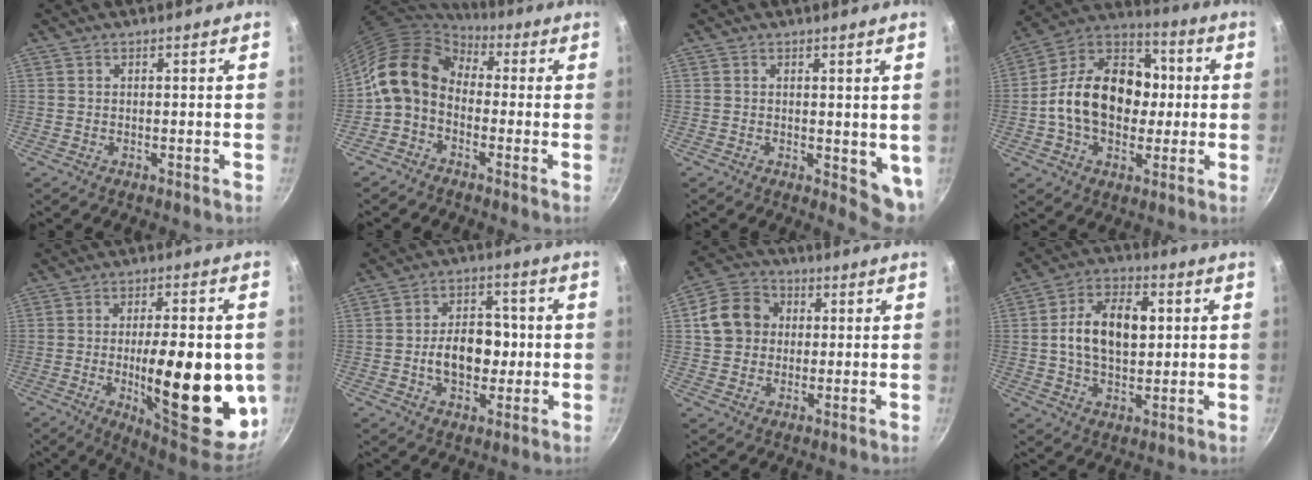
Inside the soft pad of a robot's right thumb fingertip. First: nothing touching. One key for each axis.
{"total": 10.9, "fx": -0.1, "fy": 8.2, "fz": 7.2, "tx": -0.111, "ty": 0.033, "tz": -0.026}
{"total": 5.2, "fx": 0.7, "fy": 2.7, "fz": 4.4, "tx": -0.047, "ty": -0.014, "tz": 0.012}
{"total": 20.2, "fx": -0.5, "fy": 14.7, "fz": 13.9, "tx": -0.197, "ty": 0.039, "tz": -0.027}
{"total": 24.1, "fx": -3.4, "fy": 8.5, "fz": 22.3, "tx": -0.285, "ty": -0.009, "tz": -0.040}
{"total": 13.4, "fx": -1.4, "fy": 9.3, "fz": 9.6, "tx": -0.111, "ty": 0.023, "tz": -0.028}
{"total": 10.2, "fx": 1.6, "fy": 8.8, "fz": 4.8, "tx": -0.059, "ty": 0.013, "tz": 0.015}
{"total": 13.3, "fx": 1.8, "fy": 8.4, "fz": 10.2, "tx": -0.155, "ty": 0.011, "tz": 0.023}